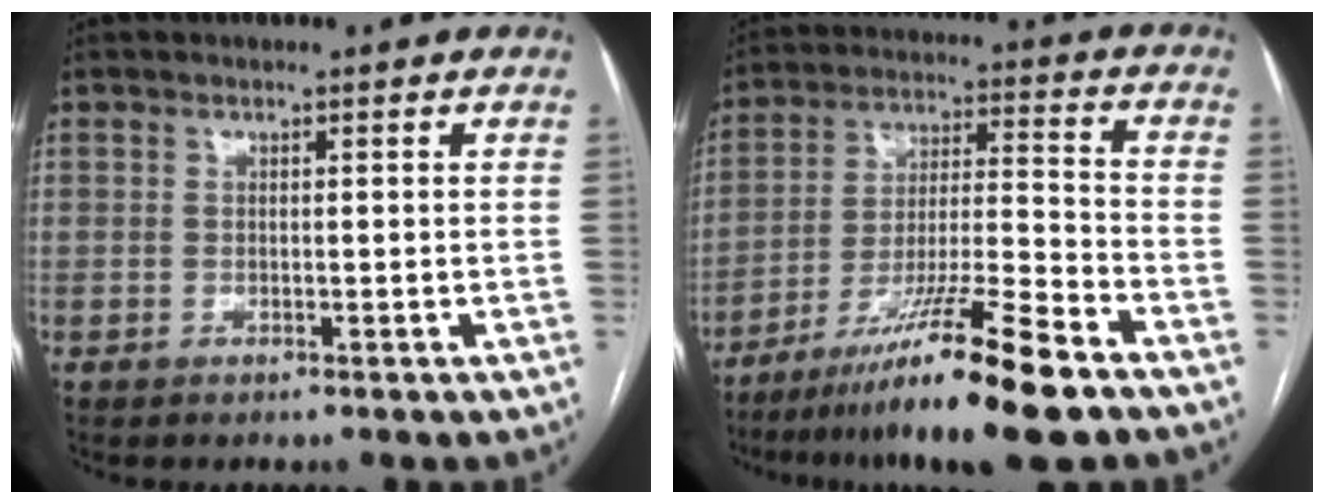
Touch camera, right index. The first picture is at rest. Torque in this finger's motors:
{"motor_torque": [1.29, -0.85, 0.87, 0.21]}